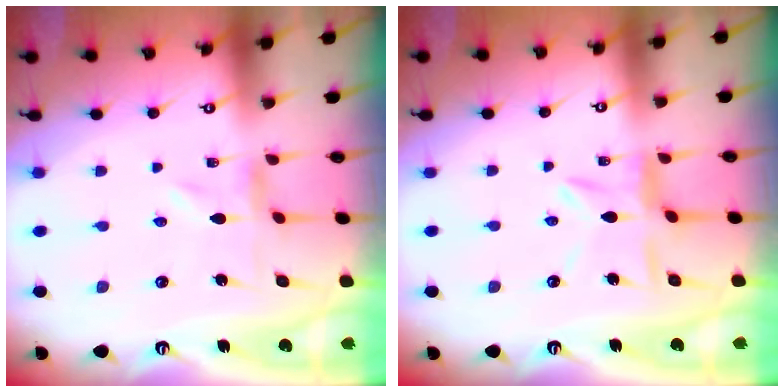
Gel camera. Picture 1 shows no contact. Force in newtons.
{"total": 6.8, "press": 6.8, "slide": 0.7}